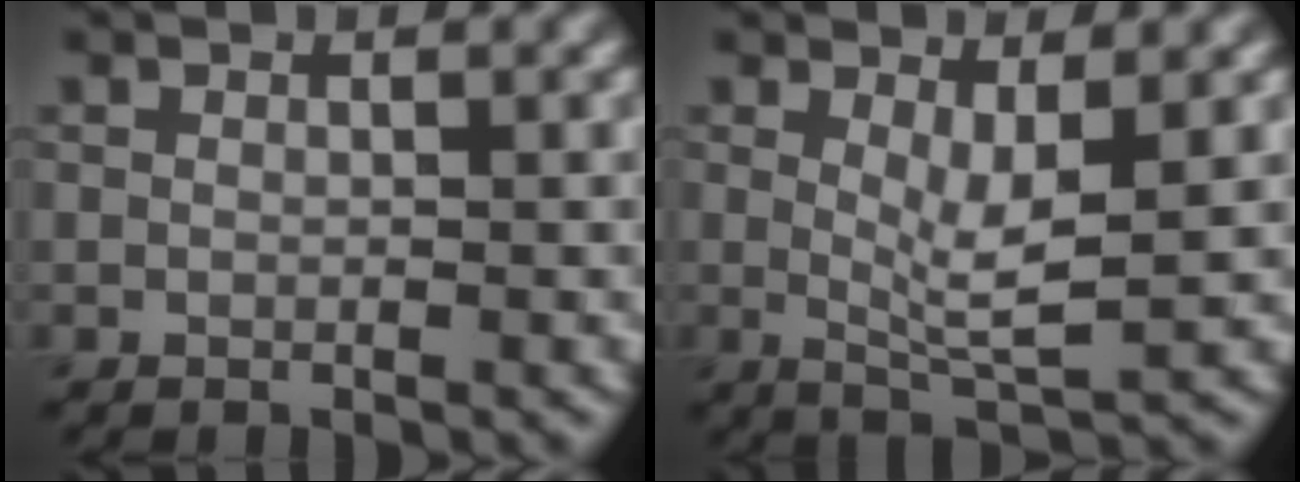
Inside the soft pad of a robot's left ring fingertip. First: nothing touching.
{"total": 3.3, "force": [0.6, 0.7, 3.2], "torque": [-0.061, -0.016, 0.017]}